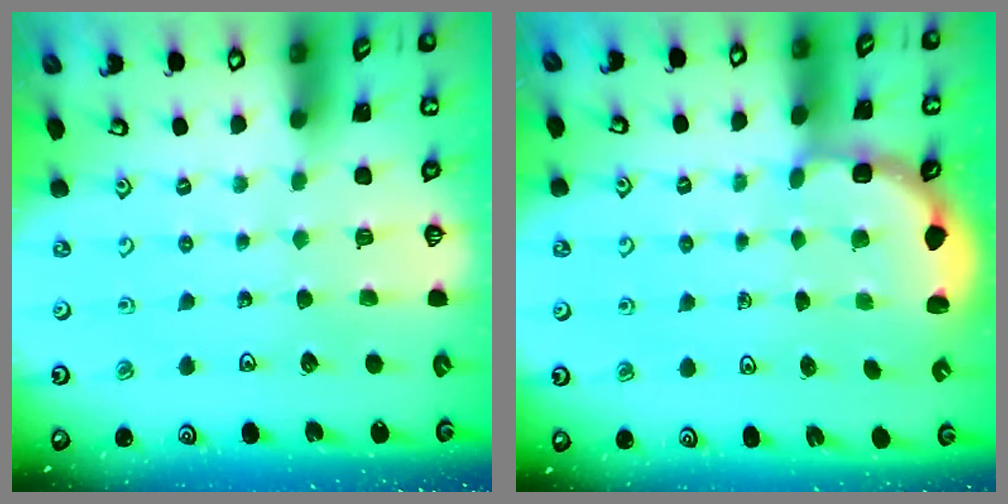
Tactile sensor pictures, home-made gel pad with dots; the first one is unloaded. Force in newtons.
{"total": 2.9, "press": 2.4, "slide": 1.8}